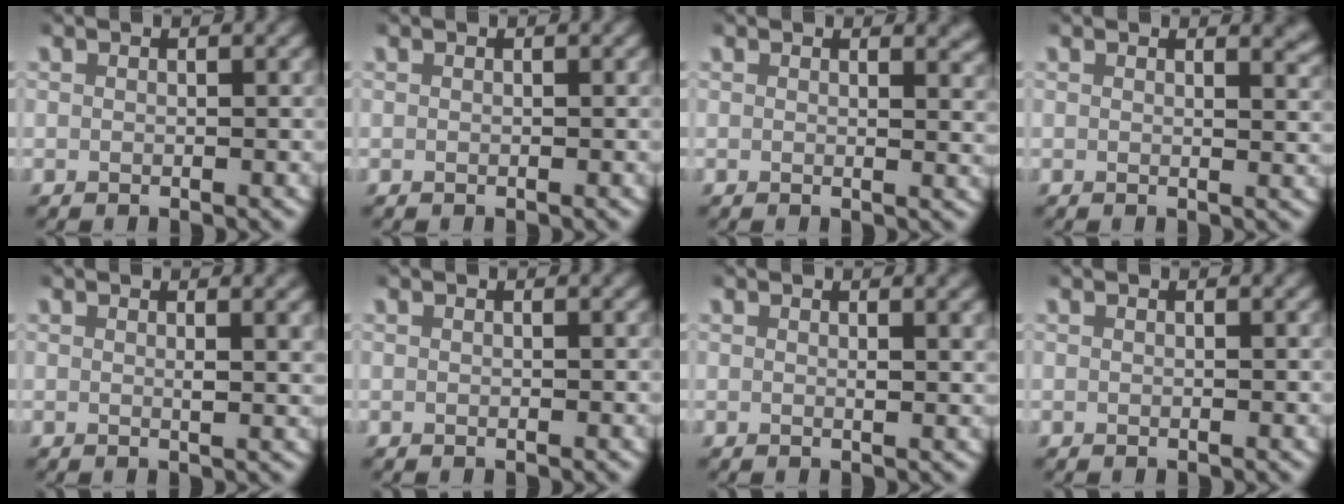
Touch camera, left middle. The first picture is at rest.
{"total": 0.0}
{"total": 2.2, "force": [1.8, 0.5, 1.1], "torque": [-0.011, -0.003, 0.024]}
{"total": 2.7, "force": [2.1, 0.7, 1.5], "torque": [-0.015, -0.002, 0.029]}
{"total": 1.5, "force": [0.9, -0.1, 1.2], "torque": [-0.017, -0.003, 0.015]}
{"total": 0.0}
{"total": 1.2, "force": [0.8, -0.1, 0.9], "torque": [-0.013, -0.003, 0.013]}
{"total": 0.0}